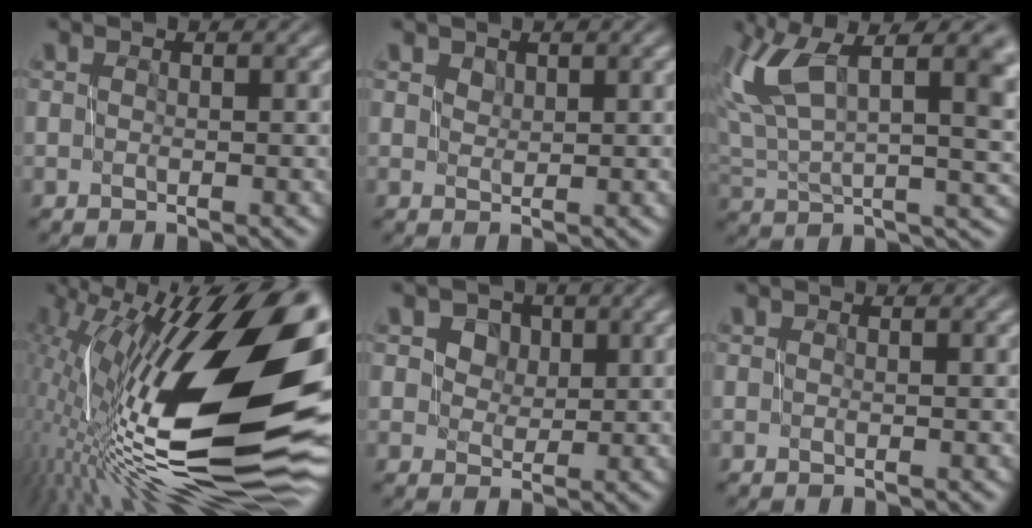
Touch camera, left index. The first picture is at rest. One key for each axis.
{"total": 1.1, "fx": 0.9, "fy": 0.5, "fz": -0.2, "tx": 0.002, "ty": 0.005, "tz": 0.019}
{"total": 12.7, "fx": 5.8, "fy": 5.8, "fz": 9.7, "tx": -0.202, "ty": 0.022, "tz": 0.115}
{"total": 19.0, "fx": 1.5, "fy": 7.1, "fz": 17.6, "tx": -0.300, "ty": 0.009, "tz": 0.003}
{"total": 3.5, "fx": 2.0, "fy": 2.5, "fz": 1.2, "tx": -0.019, "ty": 0.012, "tz": 0.019}
{"total": 0.0}